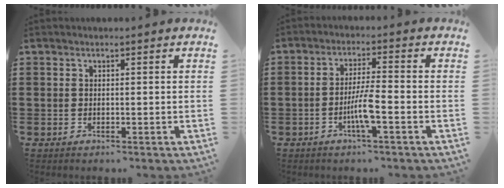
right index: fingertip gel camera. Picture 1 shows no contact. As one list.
[{"total": 4.9, "force": [-1.9, 0.3, 4.6], "torque": [-0.092, -0.008, -0.039]}]